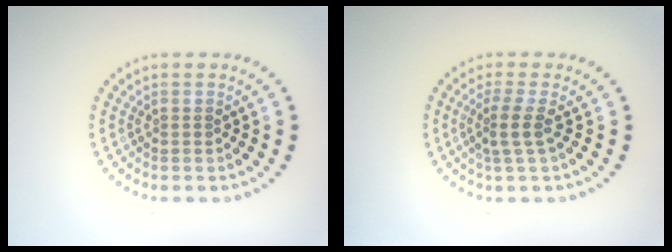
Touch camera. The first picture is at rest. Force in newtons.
{"total": 2.0, "press": 1.4, "slide": 1.4}